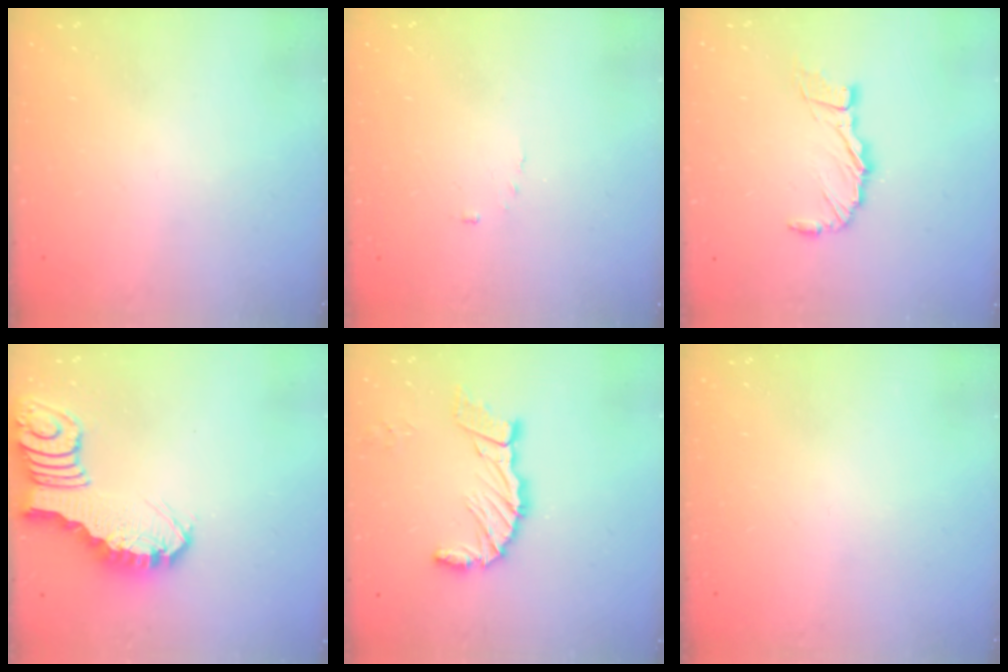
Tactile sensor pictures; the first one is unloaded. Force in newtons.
{"total": 2.6, "press": 2.6, "slide": 0.3}
{"total": 9.3, "press": 9.3, "slide": 0.8}
{"total": 2.9, "press": 2.8, "slide": 0.4}
{"total": 11.6, "press": 11.6, "slide": 1.1}
{"total": 0.0}